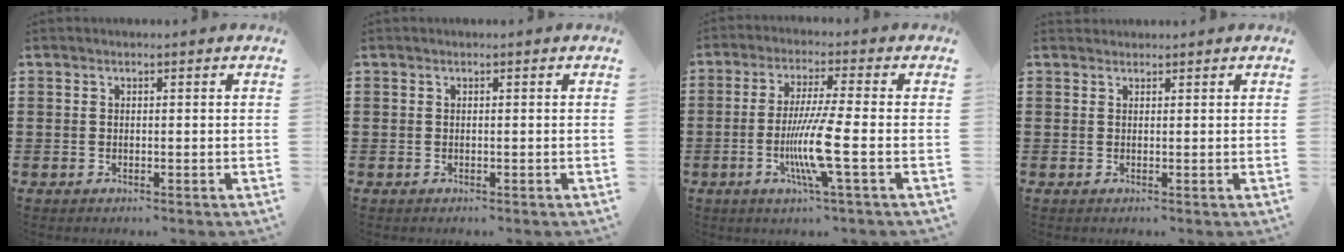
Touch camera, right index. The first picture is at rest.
{"total": 0.0}
{"total": 9.2, "force": [-2.5, 0.1, 8.8], "torque": [-0.181, -0.024, -0.053]}
{"total": 0.6, "force": [0.5, 0.2, -0.2], "torque": [0.003, 0.002, 0.010]}